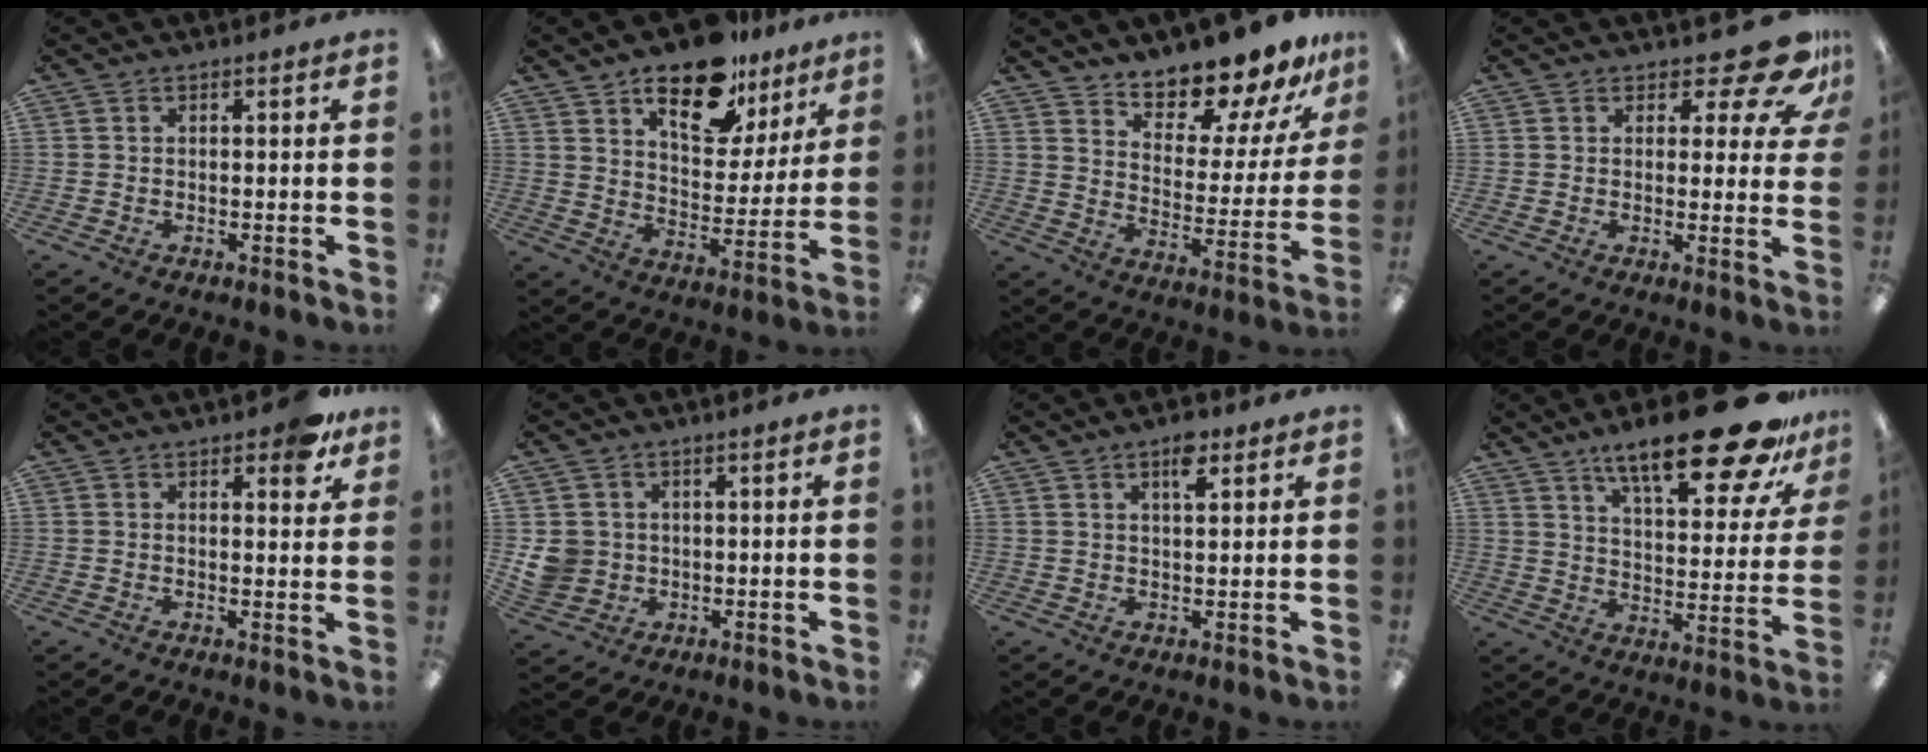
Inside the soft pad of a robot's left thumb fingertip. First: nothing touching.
{"total": 16.9, "force": [11.7, 8.0, 9.3], "torque": [-0.136, -0.062, 0.200]}
{"total": 13.9, "force": [13.1, 3.0, 3.6], "torque": [-0.063, -0.115, 0.231]}
{"total": 11.5, "force": [7.4, 4.6, 7.5], "torque": [-0.091, -0.046, 0.128]}
{"total": 5.5, "force": [3.7, 2.3, 3.4], "torque": [-0.037, -0.014, 0.059]}
{"total": 5.7, "force": [0.7, 5.5, 1.3], "torque": [-0.045, 0.007, 0.016]}
{"total": 5.2, "force": [3.2, 2.0, 3.6], "torque": [-0.054, -0.006, 0.052]}
{"total": 23.9, "force": [16.5, 6.6, 15.9], "torque": [-0.231, -0.106, 0.264]}